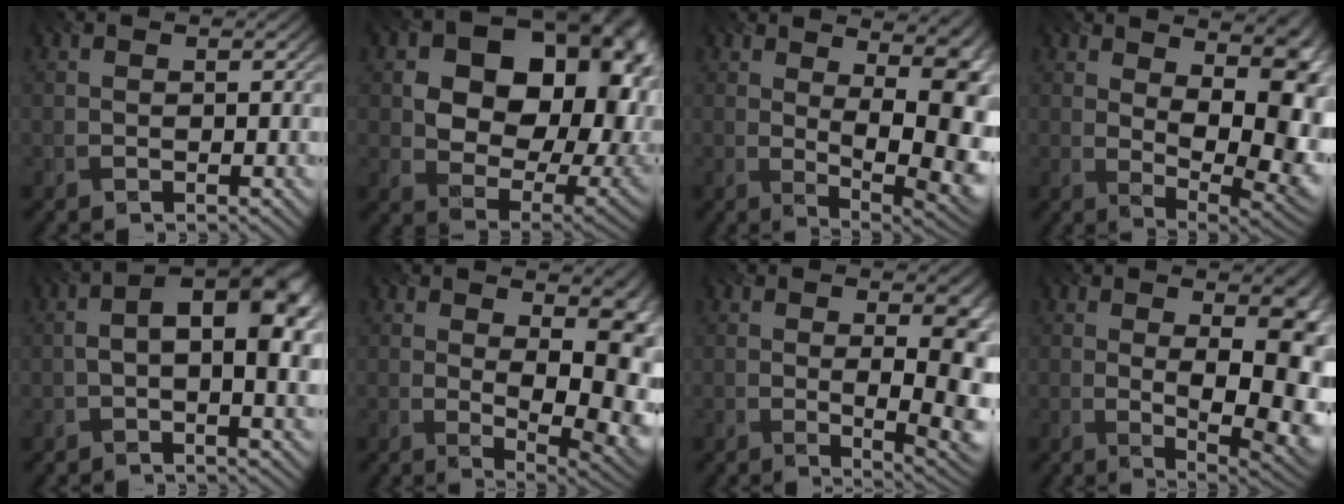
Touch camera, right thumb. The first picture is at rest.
{"total": 18.1, "force": [4.2, 12.7, 12.2], "torque": [-0.174, 0.011, 0.083]}
{"total": 11.3, "force": [2.3, 3.9, 10.3], "torque": [-0.120, 0.014, 0.043]}
{"total": 11.6, "force": [2.8, 5.2, 10.0], "torque": [-0.127, 0.004, 0.048]}
{"total": 8.3, "force": [0.1, 3.6, 7.4], "torque": [-0.117, 0.011, -0.004]}
{"total": 10.7, "force": [2.1, 4.7, 9.4], "torque": [-0.100, 0.007, 0.041]}
{"total": 9.1, "force": [0.1, 2.6, 8.7], "torque": [-0.092, 0.004, 0.005]}
{"total": 11.4, "force": [0.3, 3.9, 10.7], "torque": [-0.114, 0.006, 0.008]}